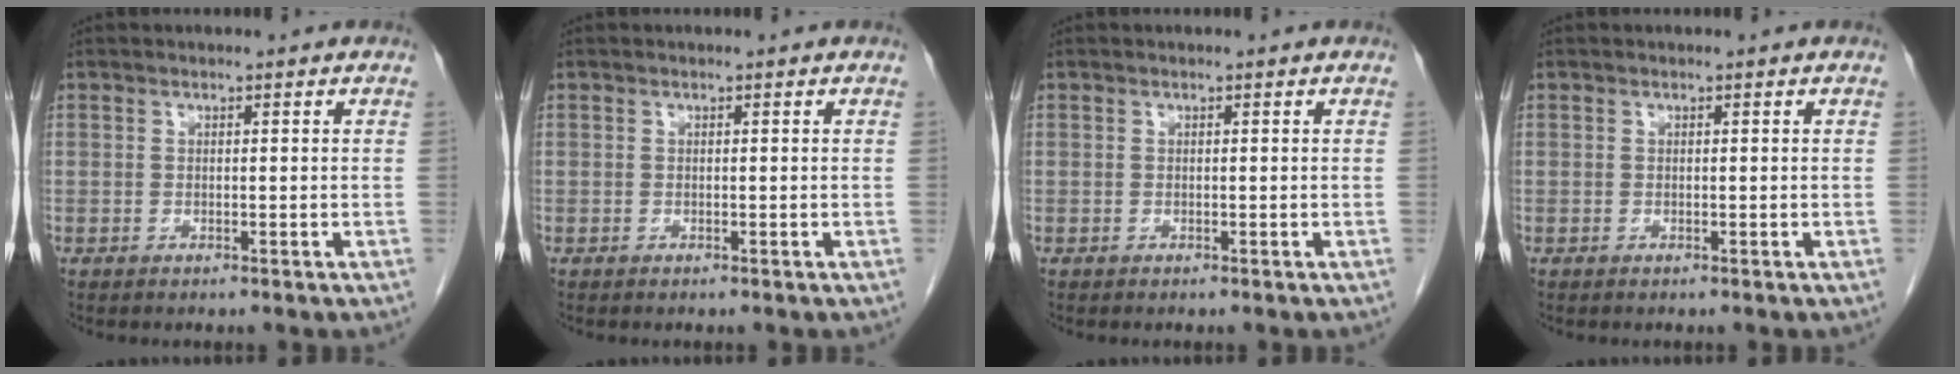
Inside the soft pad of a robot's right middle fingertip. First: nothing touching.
{"total": 0.0}
{"total": 0.0}
{"total": 0.0}